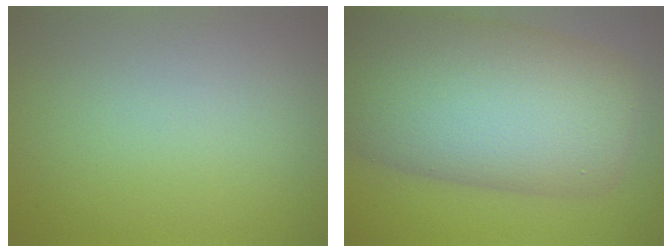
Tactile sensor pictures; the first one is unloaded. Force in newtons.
{"total": 15.4, "press": 15.3, "slide": 0.5}